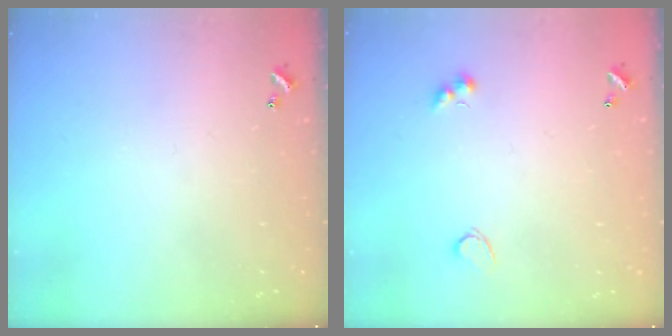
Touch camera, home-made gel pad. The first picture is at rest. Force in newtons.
{"total": 2.8, "press": 2.6, "slide": 0.9}